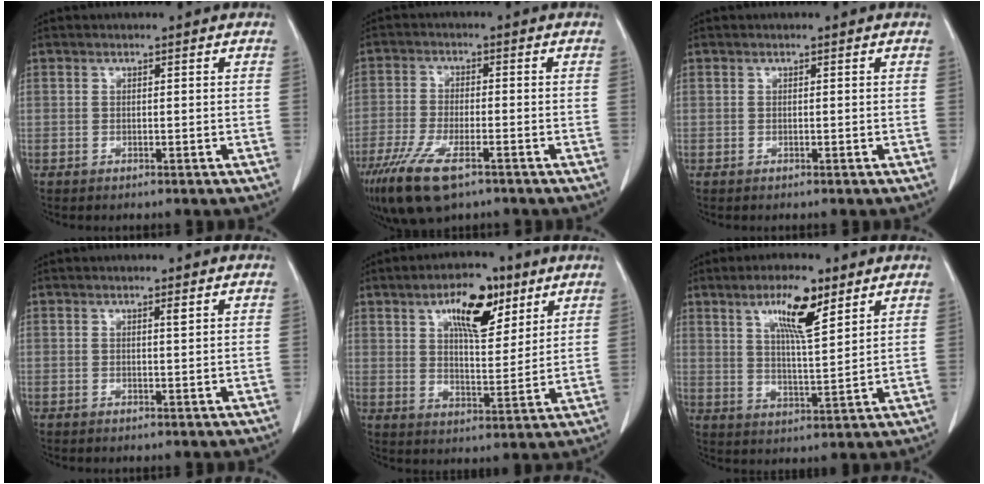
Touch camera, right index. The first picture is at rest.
{"total": 10.9, "force": [-6.9, 3.4, 7.8], "torque": [-0.149, -0.022, -0.120]}
{"total": 0.0}
{"total": 0.8, "force": [0.4, -0.1, 0.7], "torque": [-0.012, -0.001, 0.006]}
{"total": 11.0, "force": [5.9, 4.3, 8.3], "torque": [-0.134, 0.011, 0.099]}
{"total": 9.1, "force": [5.2, 1.6, 7.3], "torque": [-0.131, -0.001, 0.091]}